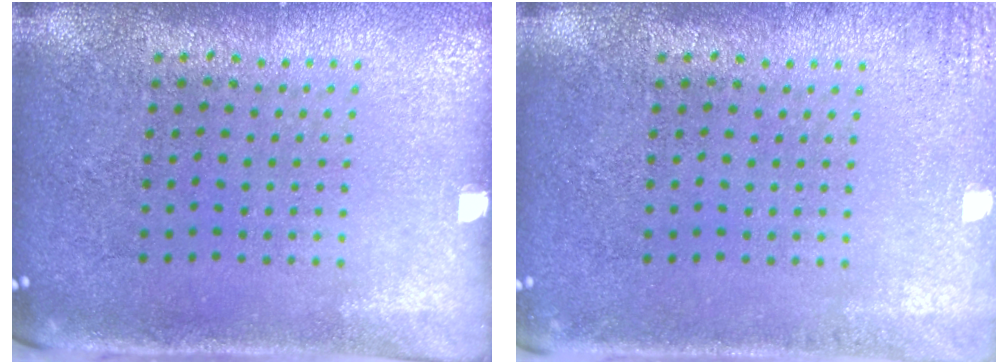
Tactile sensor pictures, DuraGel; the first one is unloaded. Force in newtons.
{"total": 1.4, "press": 1.4, "slide": 0.2}